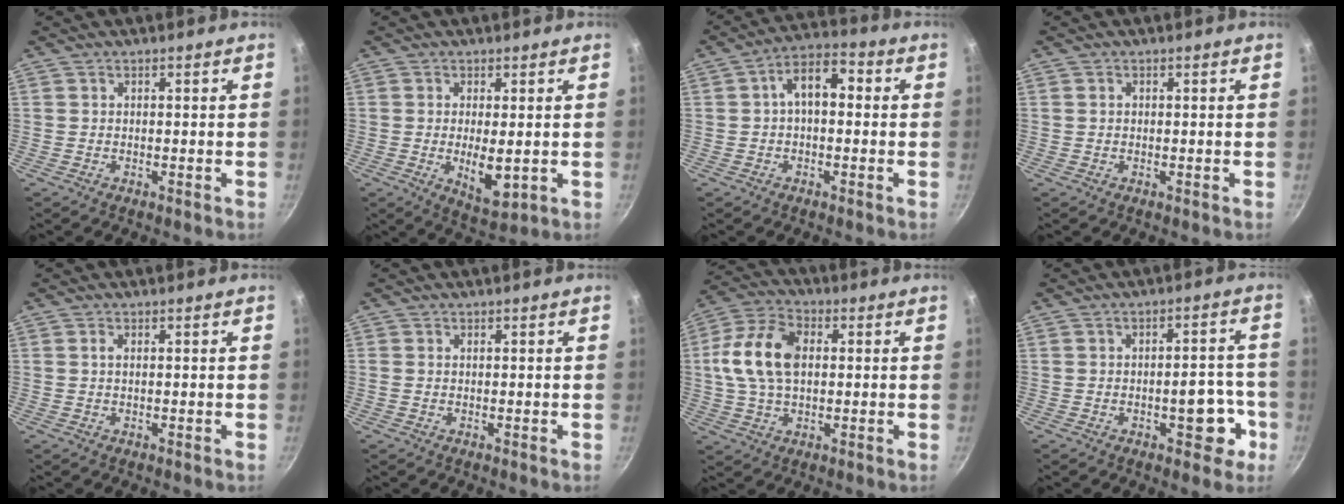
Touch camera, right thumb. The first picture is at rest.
{"total": 7.2, "force": [-0.5, 2.9, 6.6], "torque": [-0.106, -0.015, 0.003]}
{"total": 8.4, "force": [0.8, 5.0, 6.7], "torque": [-0.086, 0.028, 0.000]}
{"total": 0.7, "force": [0.1, 0.6, 0.4], "torque": [-0.005, 0.004, 0.001]}
{"total": 1.1, "force": [0.3, 0.5, 1.0], "torque": [-0.019, 0.001, 0.004]}
{"total": 0.6, "force": [0.2, 0.4, 0.4], "torque": [-0.009, 0.002, 0.002]}
{"total": 13.5, "force": [1.6, 8.6, 10.2], "torque": [-0.183, 0.019, 0.016]}
{"total": 8.4, "force": [-2.9, 4.2, 6.6], "torque": [-0.042, 0.026, -0.038]}